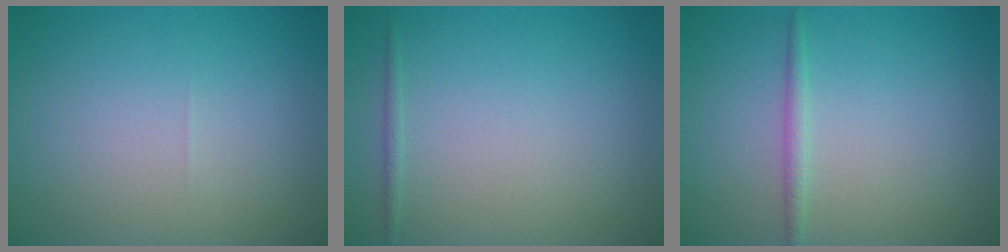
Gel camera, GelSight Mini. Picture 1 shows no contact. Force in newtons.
{"total": 0.5, "press": 0.5, "slide": 0.1}
{"total": 1.2, "press": 1.2, "slide": 0.0}